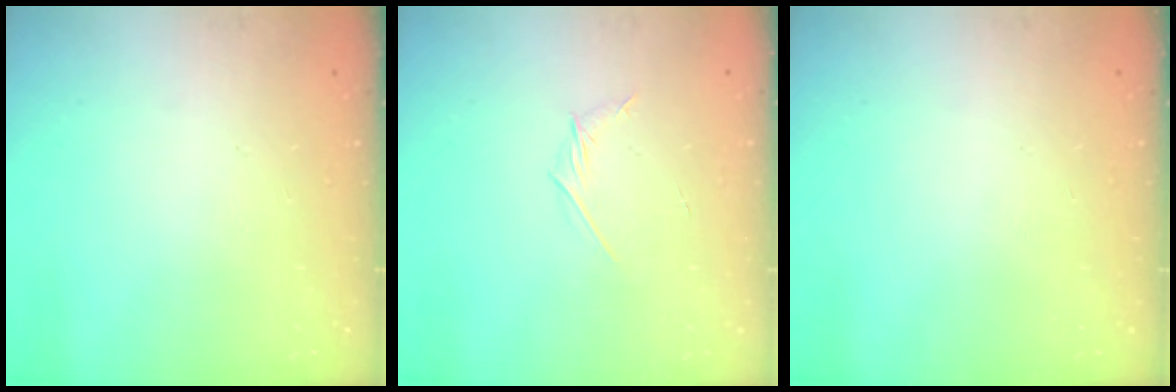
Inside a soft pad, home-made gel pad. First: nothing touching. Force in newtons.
{"total": 2.9, "press": 2.8, "slide": 0.8}
{"total": 0.0}